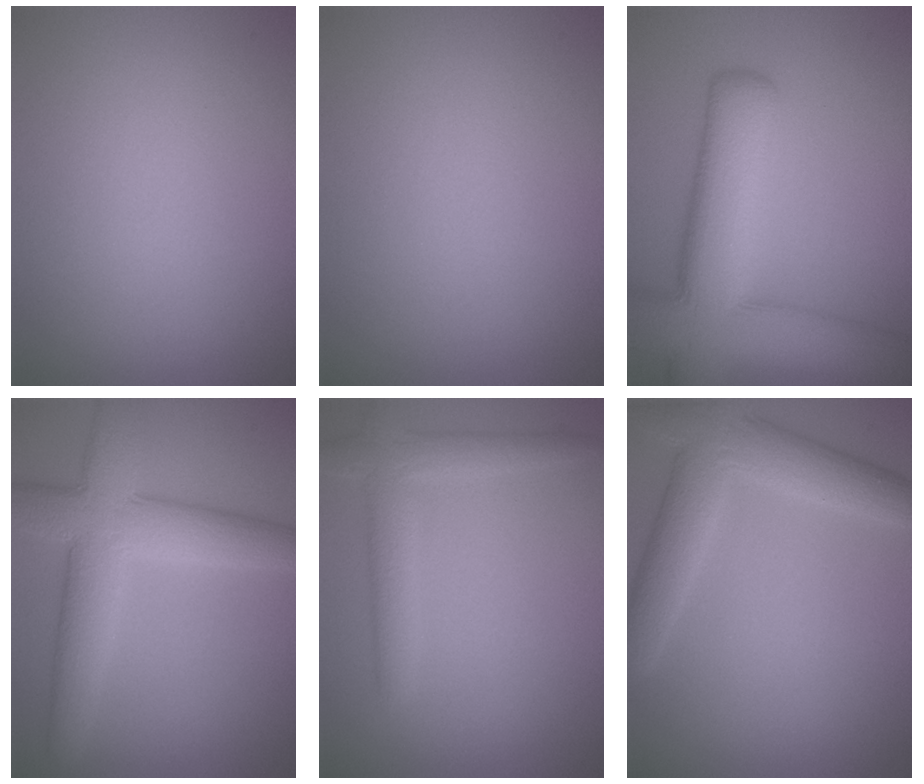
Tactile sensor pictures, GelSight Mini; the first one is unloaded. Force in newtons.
{"total": 0.0}
{"total": 11.2, "press": 11.2, "slide": 0.8}
{"total": 7.2, "press": 7.2, "slide": 0.3}
{"total": 3.3, "press": 3.3, "slide": 0.3}
{"total": 5.8, "press": 5.8, "slide": 0.4}